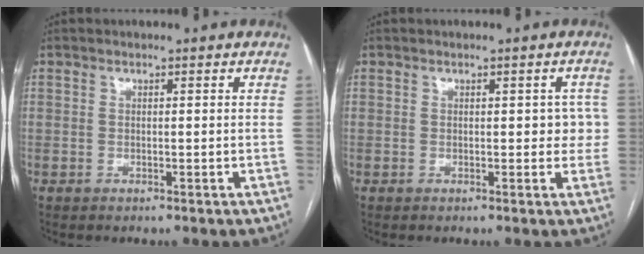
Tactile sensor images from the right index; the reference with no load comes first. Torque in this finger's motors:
{"motor_torque": [0.39, 0.19, 0.24, 0.03]}